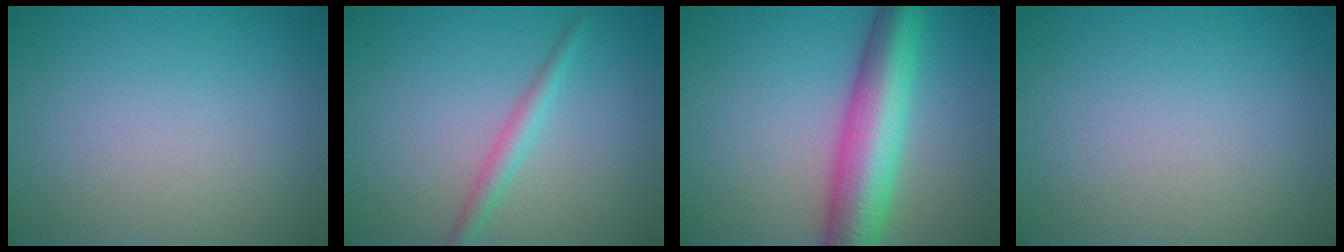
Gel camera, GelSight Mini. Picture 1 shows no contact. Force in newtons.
{"total": 1.9, "press": 1.9, "slide": 0.0}
{"total": 8.6, "press": 8.6, "slide": 0.2}
{"total": 0.0}